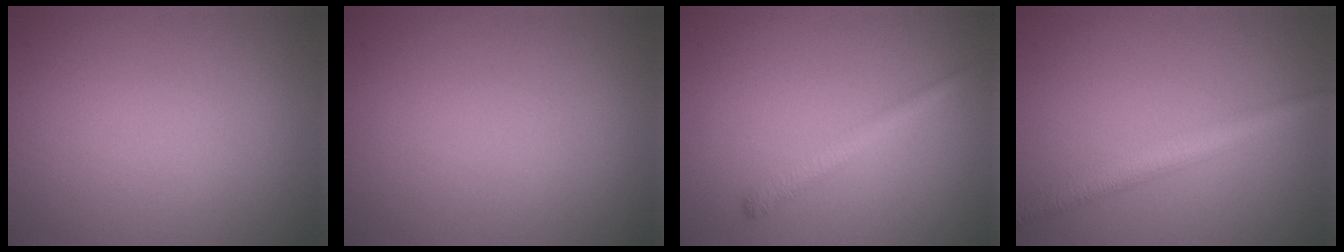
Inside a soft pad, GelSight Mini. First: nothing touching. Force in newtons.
{"total": 0.0}
{"total": 1.7, "press": 1.7, "slide": 0.1}
{"total": 3.3, "press": 3.3, "slide": 0.0}